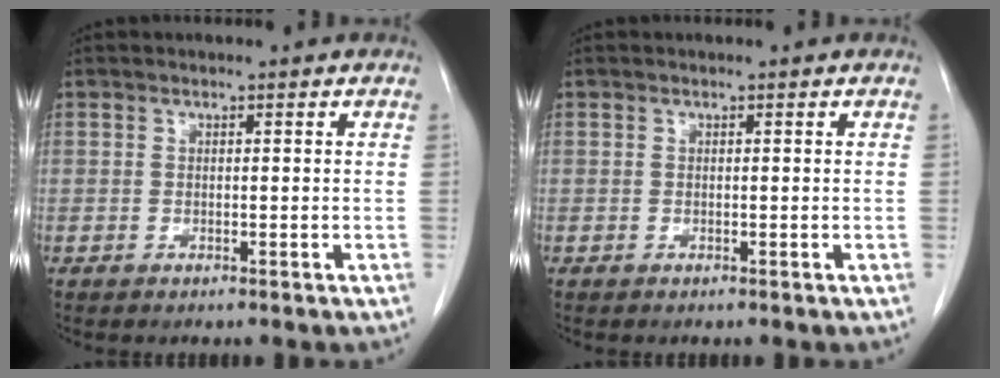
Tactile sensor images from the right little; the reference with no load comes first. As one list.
[{"total": 0.0}]